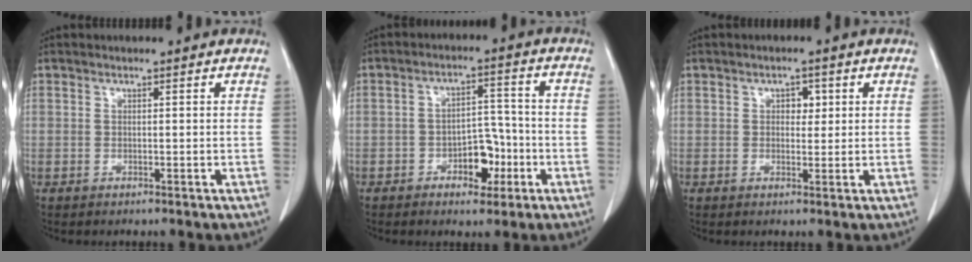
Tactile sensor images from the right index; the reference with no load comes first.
{"total": 6.3, "force": [-2.8, 3.5, 4.5], "torque": [-0.066, 0.016, -0.041]}
{"total": 2.2, "force": [0.6, 1.4, 1.5], "torque": [-0.020, 0.002, 0.007]}